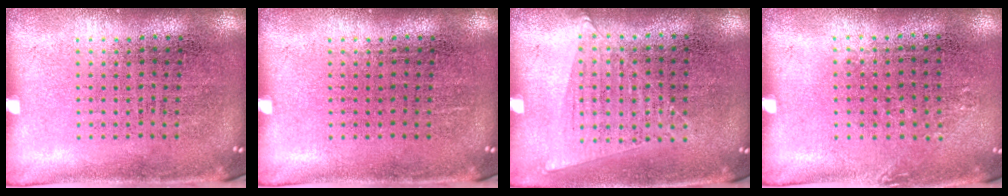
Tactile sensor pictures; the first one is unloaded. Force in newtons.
{"total": 0.0}
{"total": 1.1, "press": 1.0, "slide": 0.4}
{"total": 0.8, "press": 0.7, "slide": 0.3}